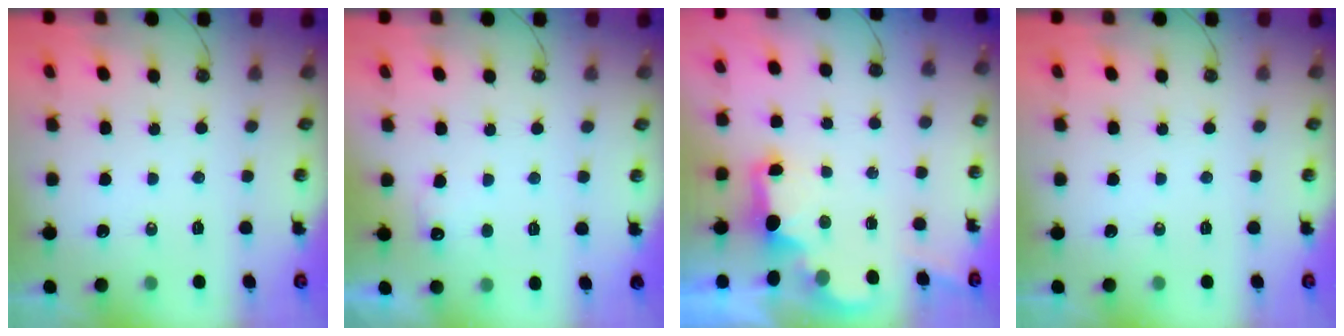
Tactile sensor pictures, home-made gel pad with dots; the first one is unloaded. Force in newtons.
{"total": 6.9, "press": 6.8, "slide": 1.2}
{"total": 2.4, "press": 2.3, "slide": 0.8}
{"total": 0.0}